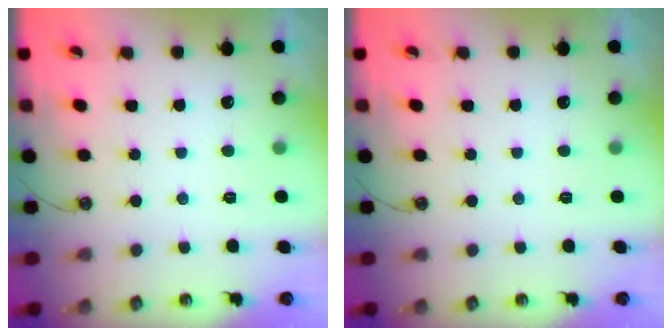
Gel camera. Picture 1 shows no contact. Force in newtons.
{"total": 0.0}